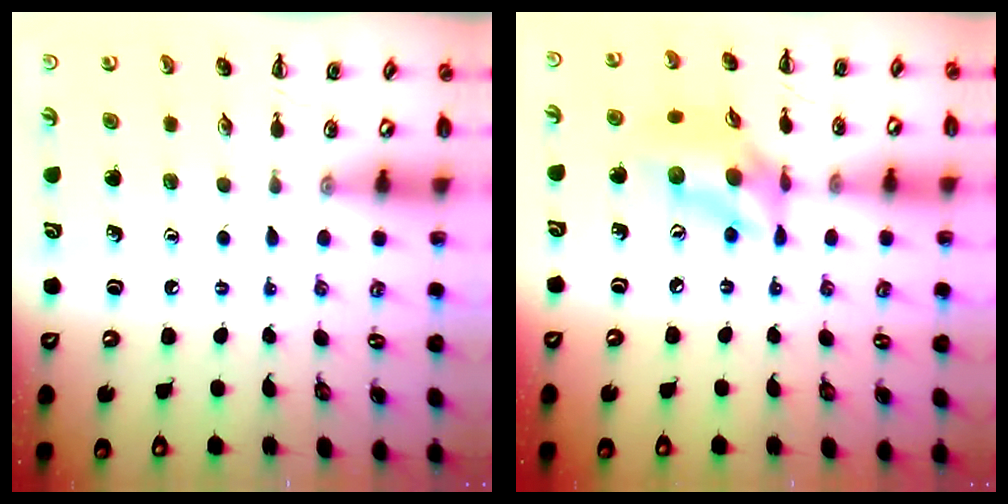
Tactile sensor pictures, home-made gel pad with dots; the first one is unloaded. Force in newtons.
{"total": 13.2, "press": 12.9, "slide": 2.9}